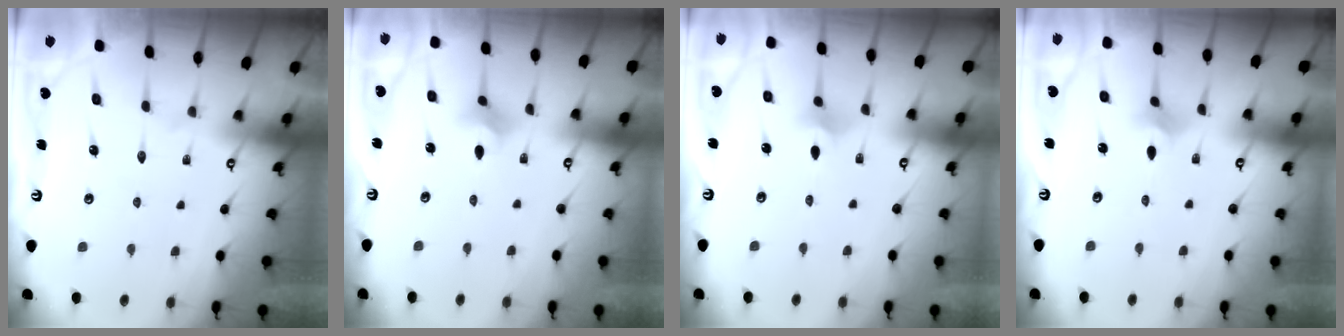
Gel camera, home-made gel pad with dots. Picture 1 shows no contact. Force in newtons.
{"total": 4.2, "press": 4.2, "slide": 0.7}
{"total": 3.4, "press": 3.3, "slide": 0.8}
{"total": 2.4, "press": 2.4, "slide": 0.5}